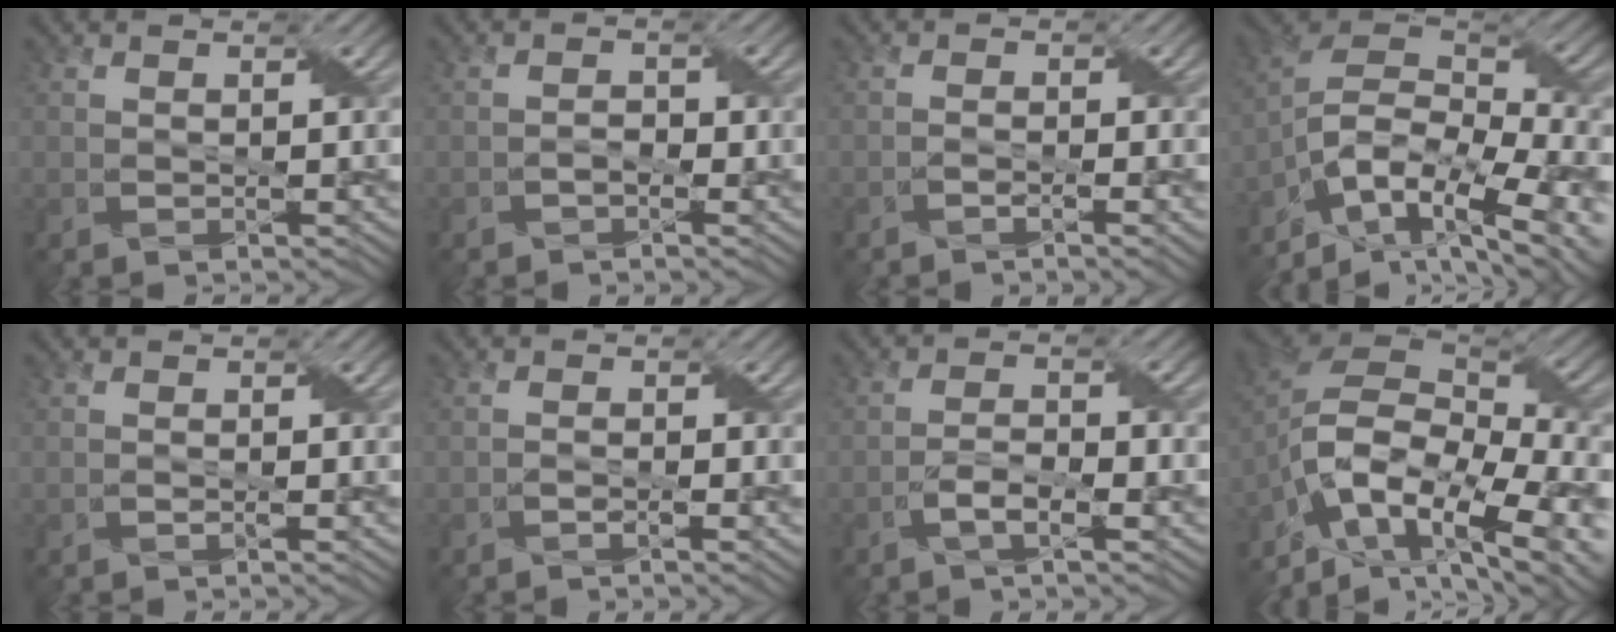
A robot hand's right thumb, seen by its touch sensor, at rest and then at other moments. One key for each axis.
{"total": 1.4, "fx": -0.8, "fy": 0.8, "fz": 0.8, "tx": -0.017, "ty": 0.005, "tz": -0.015}
{"total": 2.2, "fx": -1.3, "fy": 0.5, "fz": 1.7, "tx": -0.035, "ty": 0.002, "tz": -0.026}
{"total": 15.4, "fx": -9.0, "fy": 7.1, "fz": 10.3, "tx": -0.244, "ty": -0.019, "tz": -0.140}
{"total": 0.7, "fx": -0.4, "fy": 0.2, "fz": 0.5, "tx": -0.010, "ty": 0.001, "tz": -0.005}
{"total": 1.7, "fx": -1.1, "fy": 0.4, "fz": 1.3, "tx": -0.026, "ty": 0.002, "tz": -0.020}
{"total": 3.4, "fx": -2.0, "fy": 0.8, "fz": 2.7, "tx": -0.058, "ty": 0.008, "tz": -0.043}
{"total": 16.7, "fx": -8.8, "fy": 8.5, "fz": 11.3, "tx": -0.265, "ty": -0.029, "tz": -0.131}